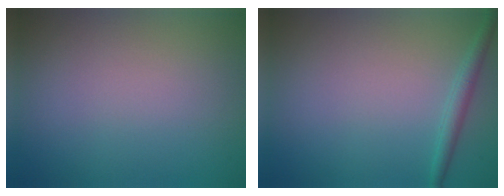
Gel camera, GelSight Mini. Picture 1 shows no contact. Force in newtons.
{"total": 1.6, "press": 1.6, "slide": 0.0}